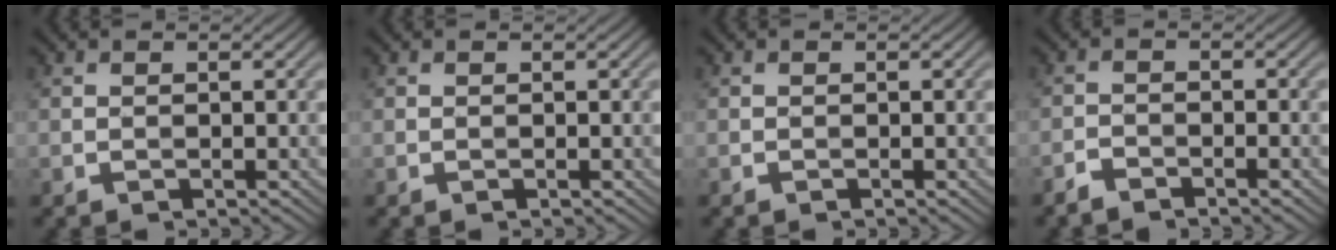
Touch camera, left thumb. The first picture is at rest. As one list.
[{"total": 0.0}, {"total": 0.0}, {"total": 2.2, "force": [-2.0, 0.4, 0.9], "torque": [-0.021, 0.001, -0.043]}]